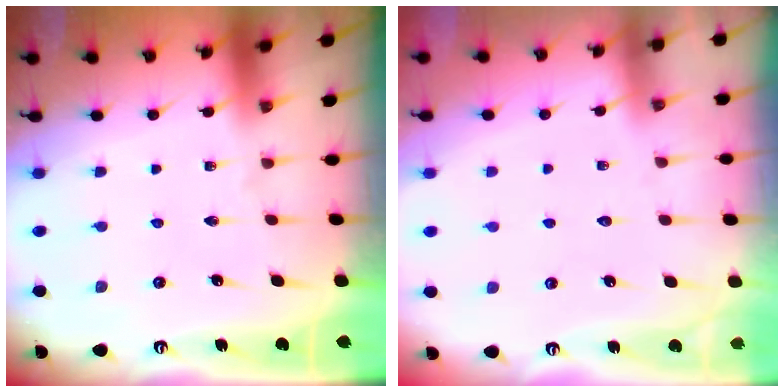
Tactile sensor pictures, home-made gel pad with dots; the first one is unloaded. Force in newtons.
{"total": 3.4, "press": 3.4, "slide": 0.4}